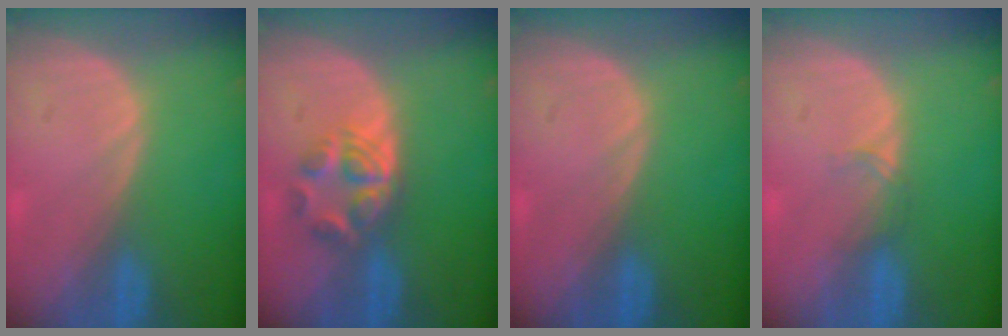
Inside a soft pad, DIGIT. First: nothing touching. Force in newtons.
{"total": 5.9, "press": 5.0, "slide": 3.2}
{"total": 0.0}
{"total": 1.3, "press": 1.2, "slide": 0.2}